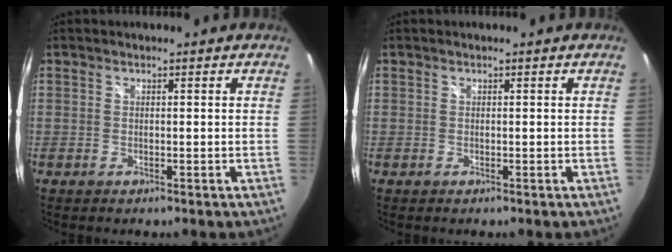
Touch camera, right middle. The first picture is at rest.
{"total": 0.0}